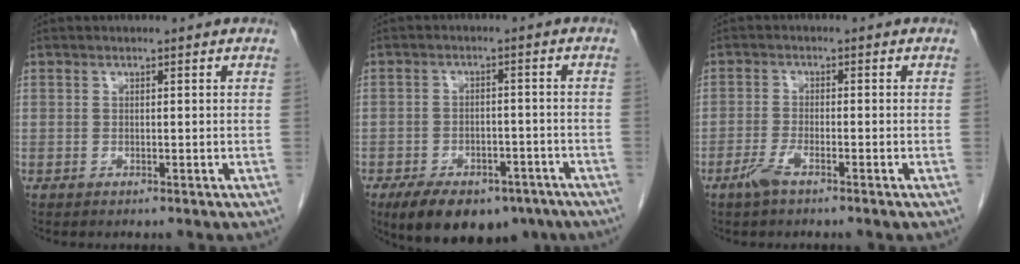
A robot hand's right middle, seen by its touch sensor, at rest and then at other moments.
{"total": 14.1, "force": [-9.5, 7.3, 7.4], "torque": [-0.124, 0.000, -0.136]}
{"total": 2.9, "force": [-2.0, 0.3, 2.1], "torque": [-0.051, -0.003, -0.042]}